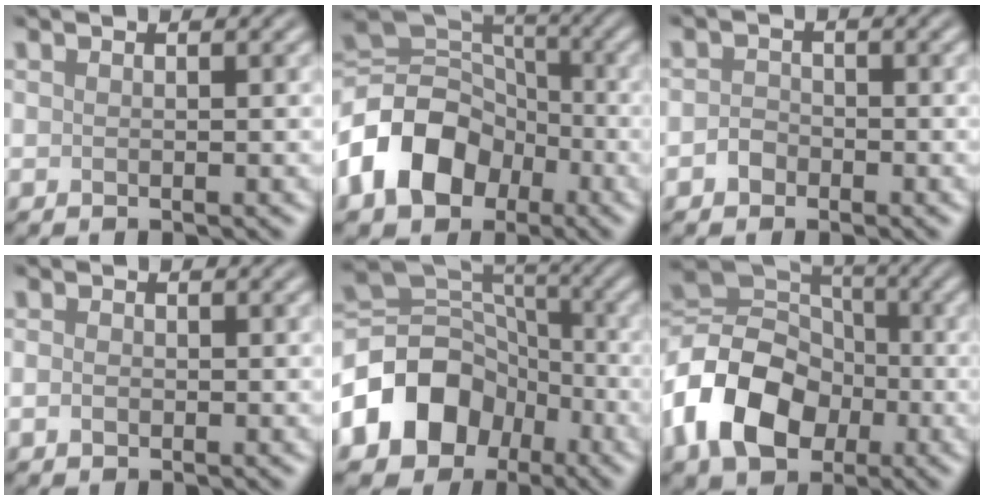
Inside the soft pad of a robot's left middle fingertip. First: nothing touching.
{"total": 10.6, "force": [-4.2, 7.8, 5.8], "torque": [-0.113, -0.002, -0.091]}
{"total": 1.4, "force": [-0.7, 1.1, 0.4], "torque": [-0.004, 0.003, -0.016]}
{"total": 1.0, "force": [-0.2, 0.8, 0.6], "torque": [-0.010, -0.001, -0.008]}
{"total": 10.0, "force": [-3.9, 7.9, 4.7], "torque": [-0.079, 0.007, -0.083]}
{"total": 11.6, "force": [-3.8, 8.4, 7.0], "torque": [-0.143, 0.002, -0.086]}